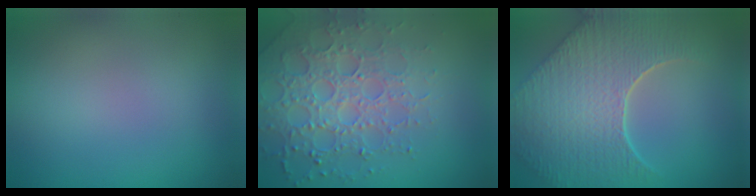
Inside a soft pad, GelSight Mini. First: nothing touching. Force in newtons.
{"total": 4.9, "press": 4.7, "slide": 1.3}
{"total": 9.5, "press": 6.8, "slide": 6.7}